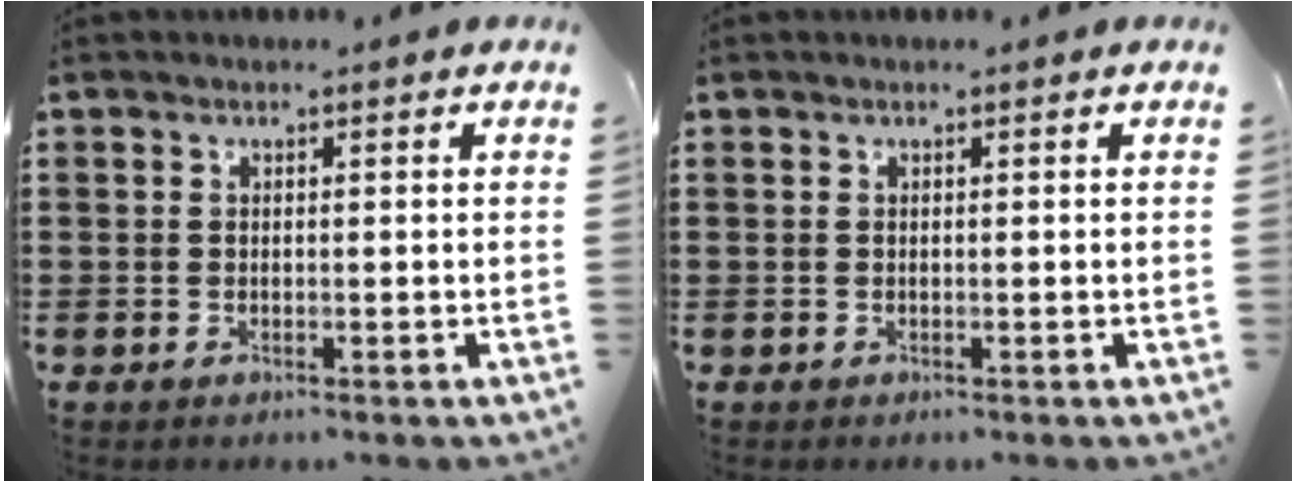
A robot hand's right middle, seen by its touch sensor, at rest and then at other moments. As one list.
[{"total": 0.0}]